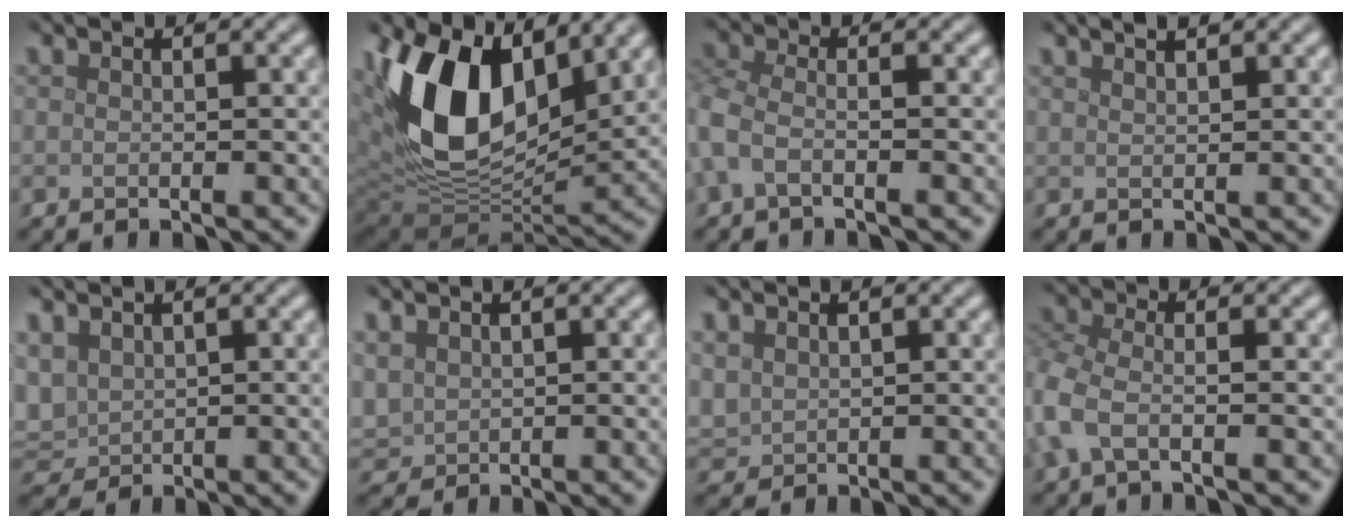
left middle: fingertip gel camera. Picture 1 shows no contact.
{"total": 14.6, "force": [4.6, 8.7, 10.9], "torque": [-0.218, 0.000, 0.080]}
{"total": 2.6, "force": [-0.8, 1.2, 2.2], "torque": [-0.059, -0.002, -0.030]}
{"total": 2.5, "force": [1.7, 0.9, 1.5], "torque": [-0.003, 0.009, 0.003]}
{"total": 3.1, "force": [1.4, 2.2, 1.8], "torque": [-0.050, 0.002, 0.031]}
{"total": 2.3, "force": [1.0, 1.7, 1.1], "torque": [-0.035, 0.001, 0.027]}
{"total": 2.0, "force": [1.2, 1.4, 0.9], "torque": [-0.027, 0.002, 0.031]}
{"total": 3.4, "force": [-0.7, 1.6, 3.0], "torque": [-0.079, -0.003, -0.026]}